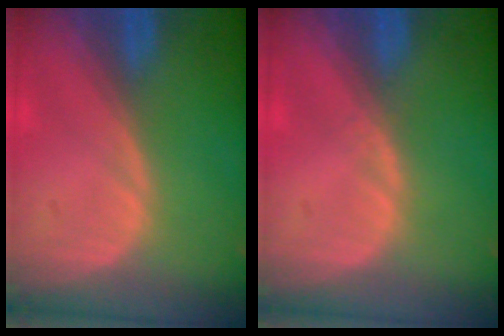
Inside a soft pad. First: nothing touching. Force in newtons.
{"total": 0.7, "press": 0.5, "slide": 0.4}